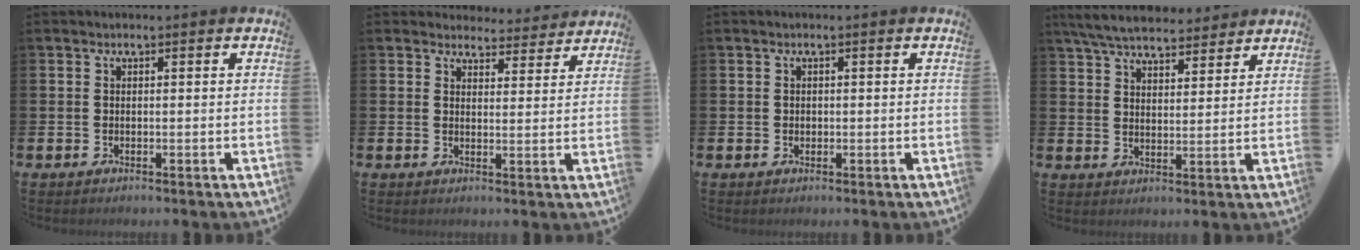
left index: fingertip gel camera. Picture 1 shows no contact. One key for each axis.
{"total": 4.2, "fx": 4.0, "fy": 1.2, "fz": -0.2, "tx": 0.008, "ty": -0.036, "tz": 0.068}
{"total": 0.6, "fx": 0.2, "fy": 0.6, "fz": 0.2, "tx": -0.002, "ty": 0.006, "tz": 0.001}
{"total": 6.5, "fx": 6.2, "fy": 1.4, "fz": 1.5, "tx": -0.054, "ty": -0.025, "tz": 0.113}